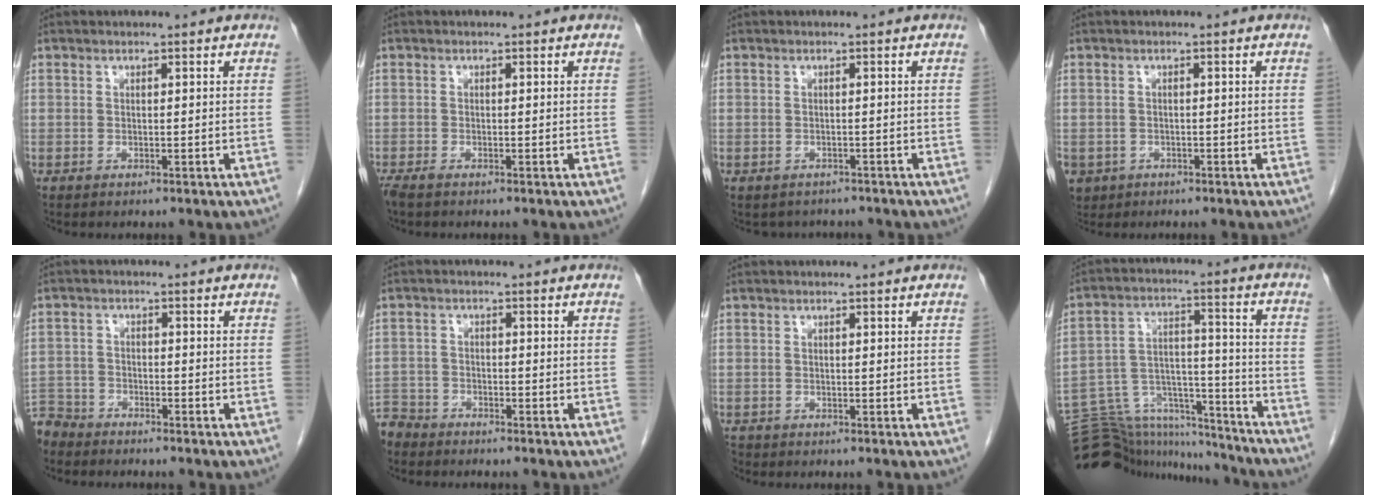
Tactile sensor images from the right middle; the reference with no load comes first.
{"total": 1.4, "force": [-1.1, 0.2, 0.8], "torque": [-0.020, -0.005, -0.022]}
{"total": 3.0, "force": [-2.6, 1.5, 0.0], "torque": [-0.002, 0.004, -0.035]}
{"total": 4.1, "force": [-2.2, 3.3, 0.9], "torque": [-0.020, 0.001, -0.032]}
{"total": 5.7, "force": [-5.4, 1.9, -0.1], "torque": [0.003, -0.010, -0.108]}
{"total": 4.9, "force": [-4.6, 1.6, -0.3], "torque": [0.004, -0.008, -0.093]}
{"total": 1.2, "force": [-1.0, 0.5, 0.0], "torque": [-0.008, -0.003, -0.018]}
{"total": 18.8, "force": [-17.6, 5.8, 3.0], "torque": [-0.077, 0.057, -0.266]}